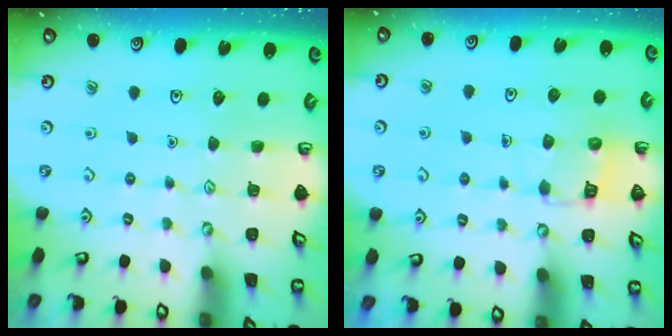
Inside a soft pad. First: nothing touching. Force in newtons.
{"total": 6.3, "press": 6.3, "slide": 0.5}